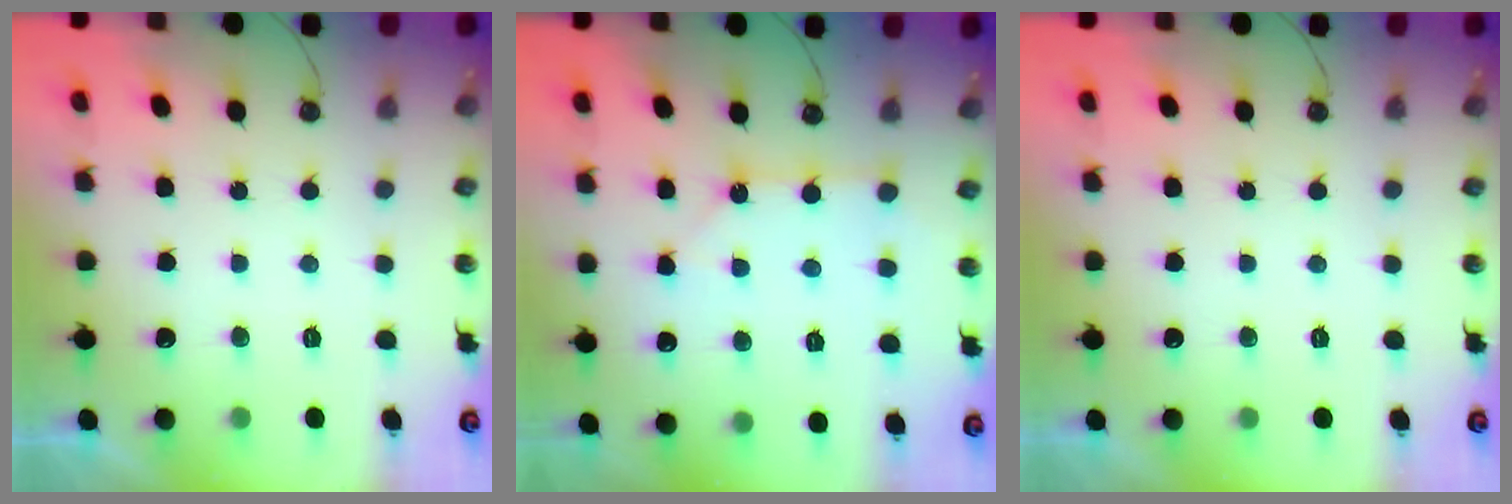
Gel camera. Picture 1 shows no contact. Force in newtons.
{"total": 2.8, "press": 2.8, "slide": 0.1}
{"total": 0.0}